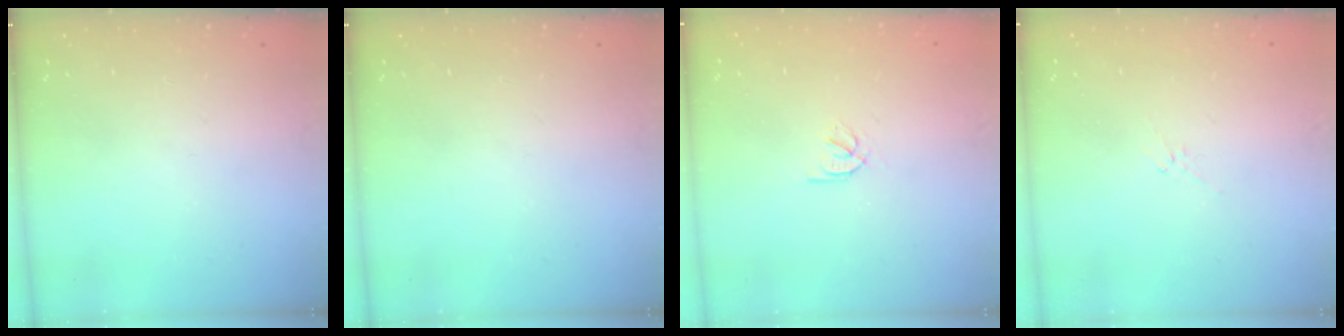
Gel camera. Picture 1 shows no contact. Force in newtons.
{"total": 0.0}
{"total": 2.2, "press": 2.2, "slide": 0.2}
{"total": 2.1, "press": 2.0, "slide": 0.6}